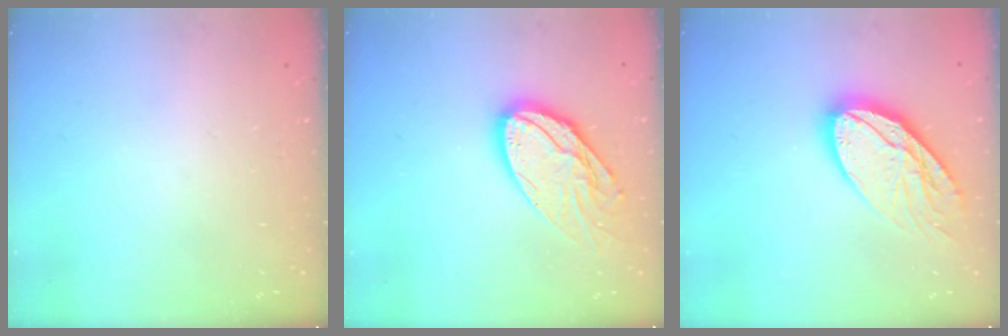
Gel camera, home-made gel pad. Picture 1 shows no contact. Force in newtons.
{"total": 15.8, "press": 15.7, "slide": 1.4}
{"total": 16.2, "press": 16.1, "slide": 0.7}